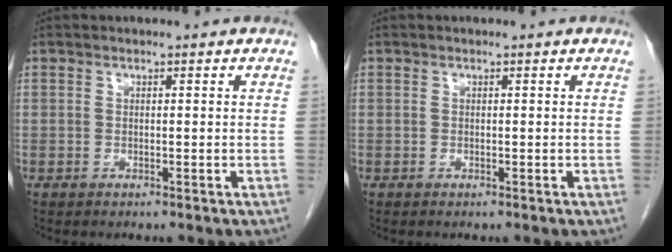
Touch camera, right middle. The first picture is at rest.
{"total": 0.0}